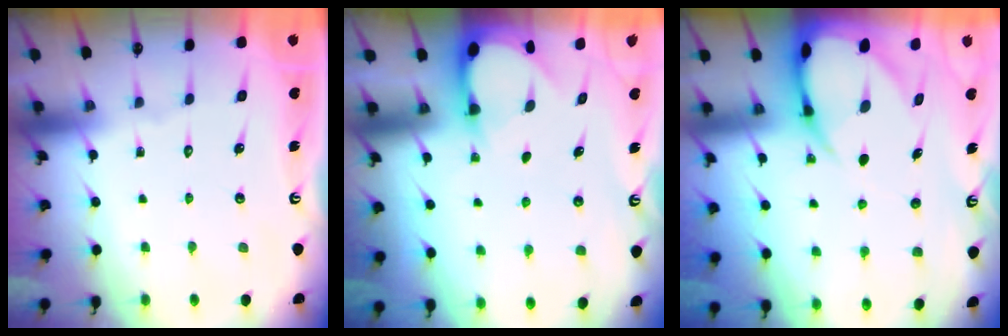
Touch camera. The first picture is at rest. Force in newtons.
{"total": 2.9, "press": 2.9, "slide": 0.3}
{"total": 10.0, "press": 10.0, "slide": 1.1}